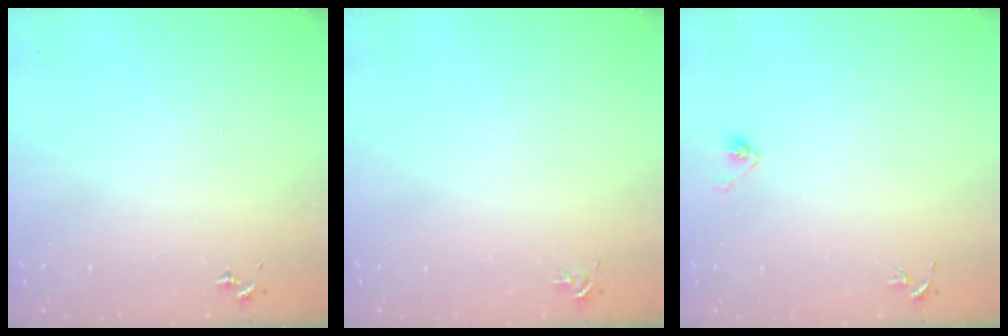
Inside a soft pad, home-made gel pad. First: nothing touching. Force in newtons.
{"total": 3.7, "press": 3.7, "slide": 0.5}
{"total": 4.0, "press": 3.3, "slide": 2.2}